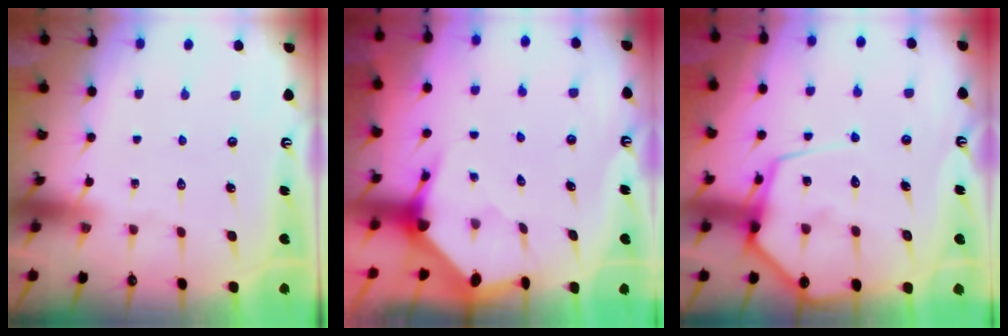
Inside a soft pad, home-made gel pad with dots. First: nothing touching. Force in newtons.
{"total": 3.5, "press": 3.5, "slide": 0.5}
{"total": 12.0, "press": 11.9, "slide": 1.3}